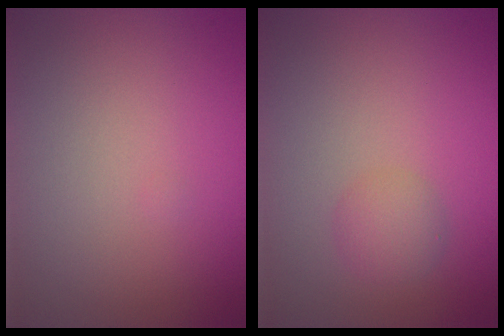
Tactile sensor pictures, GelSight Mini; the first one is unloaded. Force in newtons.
{"total": 1.9, "press": 1.9, "slide": 0.1}